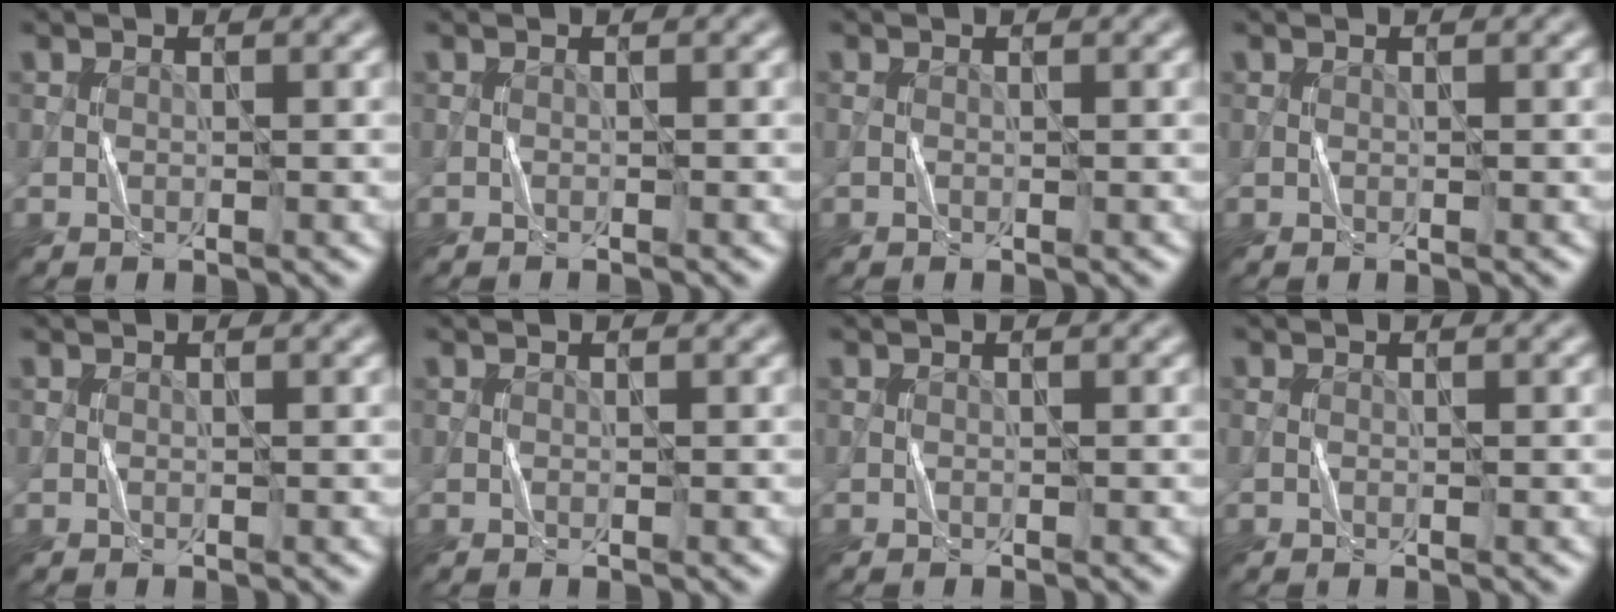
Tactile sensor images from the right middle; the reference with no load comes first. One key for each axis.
{"total": 0.7, "fx": -0.7, "fy": 0.1, "fz": 0.2, "tx": 0.003, "ty": -0.001, "tz": -0.012}
{"total": 0.0}
{"total": 0.0}
{"total": 0.0}
{"total": 0.0}
{"total": 0.0}
{"total": 0.0}